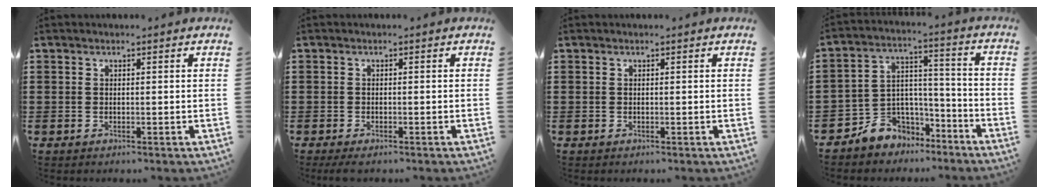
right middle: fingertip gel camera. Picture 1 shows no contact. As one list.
[{"total": 0.9, "force": [-0.8, 0.0, 0.4], "torque": [-0.007, -0.005, -0.014]}, {"total": 0.0}, {"total": 6.4, "force": [-5.2, 3.7, -0.2], "torque": [-0.018, 0.014, -0.106]}]